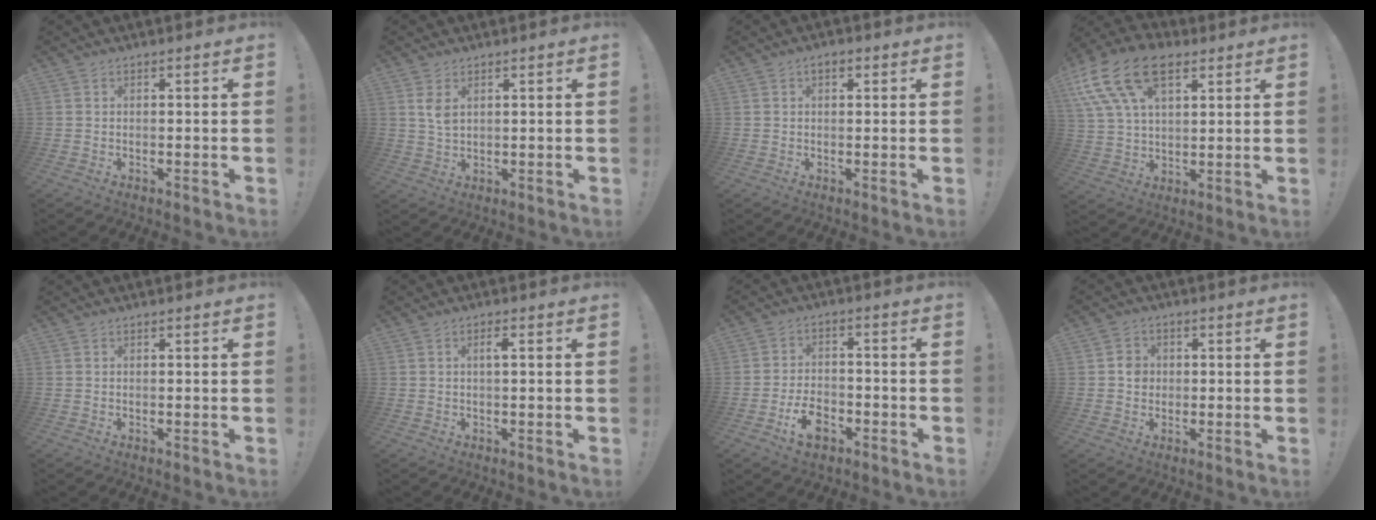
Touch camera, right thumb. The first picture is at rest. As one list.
[{"total": 3.9, "force": [1.6, 1.9, 3.0], "torque": [-0.057, -0.007, 0.024]}, {"total": 2.5, "force": [1.1, 1.4, 1.8], "torque": [-0.027, 0.000, 0.017]}, {"total": 18.6, "force": [9.5, 10.6, 11.9], "torque": [-0.228, -0.046, 0.172]}, {"total": 0.0}, {"total": 2.0, "force": [0.3, 0.1, 1.9], "torque": [-0.023, -0.004, -0.001]}, {"total": 8.4, "force": [-4.8, 4.9, 5.0], "torque": [-0.093, 0.025, -0.083]}, {"total": 4.3, "force": [-0.4, 3.8, 2.0], "torque": [-0.018, 0.005, -0.009]}]